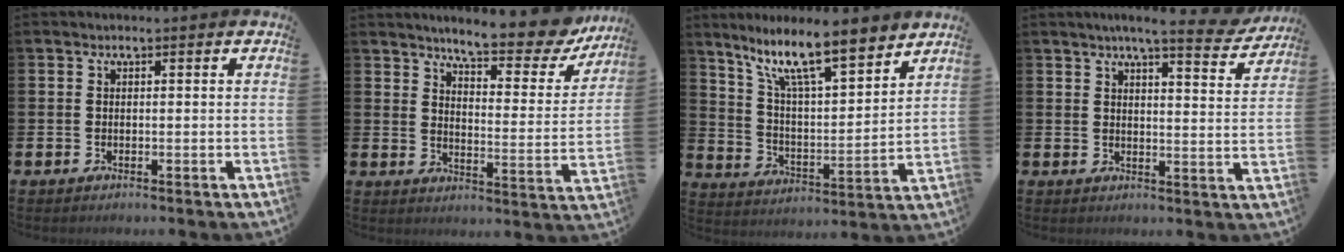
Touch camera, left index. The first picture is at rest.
{"total": 8.0, "force": [7.4, 1.3, 2.8], "torque": [-0.057, -0.056, 0.123]}
{"total": 11.7, "force": [9.4, 2.4, 6.6], "torque": [-0.147, -0.048, 0.161]}
{"total": 6.2, "force": [5.5, 0.7, 2.8], "torque": [-0.036, -0.032, 0.087]}